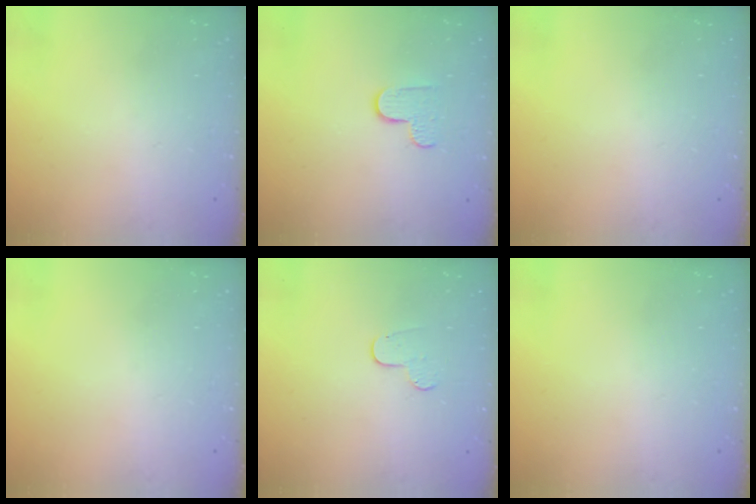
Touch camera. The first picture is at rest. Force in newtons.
{"total": 5.9, "press": 5.8, "slide": 0.6}
{"total": 0.0}
{"total": 0.0}
{"total": 4.5, "press": 4.5, "slide": 0.4}
{"total": 0.0}